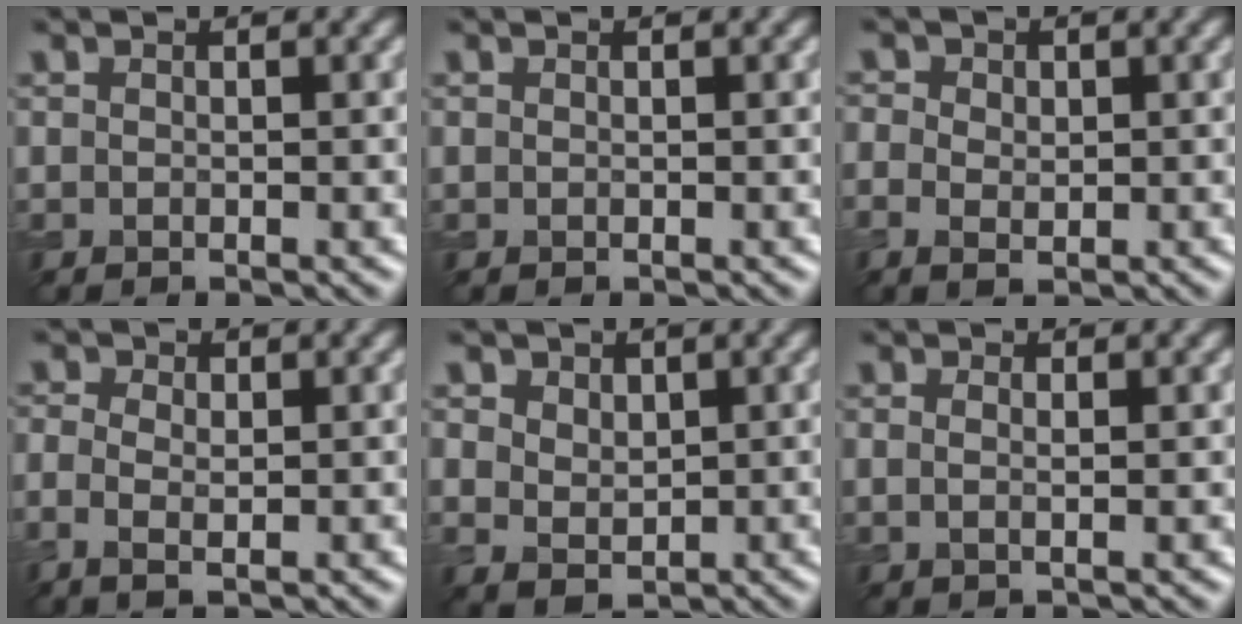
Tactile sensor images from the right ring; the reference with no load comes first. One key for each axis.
{"total": 0.0}
{"total": 2.7, "fx": 0.4, "fy": 2.2, "fz": 1.6, "tx": -0.019, "ty": 0.012, "tz": -0.001}
{"total": 2.4, "fx": -0.2, "fy": 1.5, "fz": 1.8, "tx": -0.041, "ty": -0.001, "tz": -0.005}
{"total": 4.0, "fx": 1.7, "fy": 3.0, "fz": 2.1, "tx": -0.051, "ty": 0.012, "tz": 0.023}
{"total": 1.3, "fx": 0.4, "fy": 0.6, "fz": 1.1, "tx": -0.014, "ty": -0.004, "tz": -0.004}